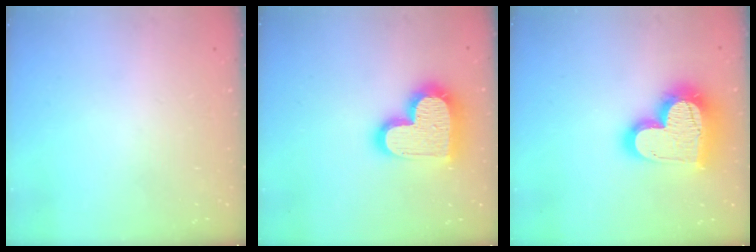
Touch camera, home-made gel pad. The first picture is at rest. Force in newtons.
{"total": 20.1, "press": 20.1, "slide": 1.5}
{"total": 23.6, "press": 23.5, "slide": 2.1}